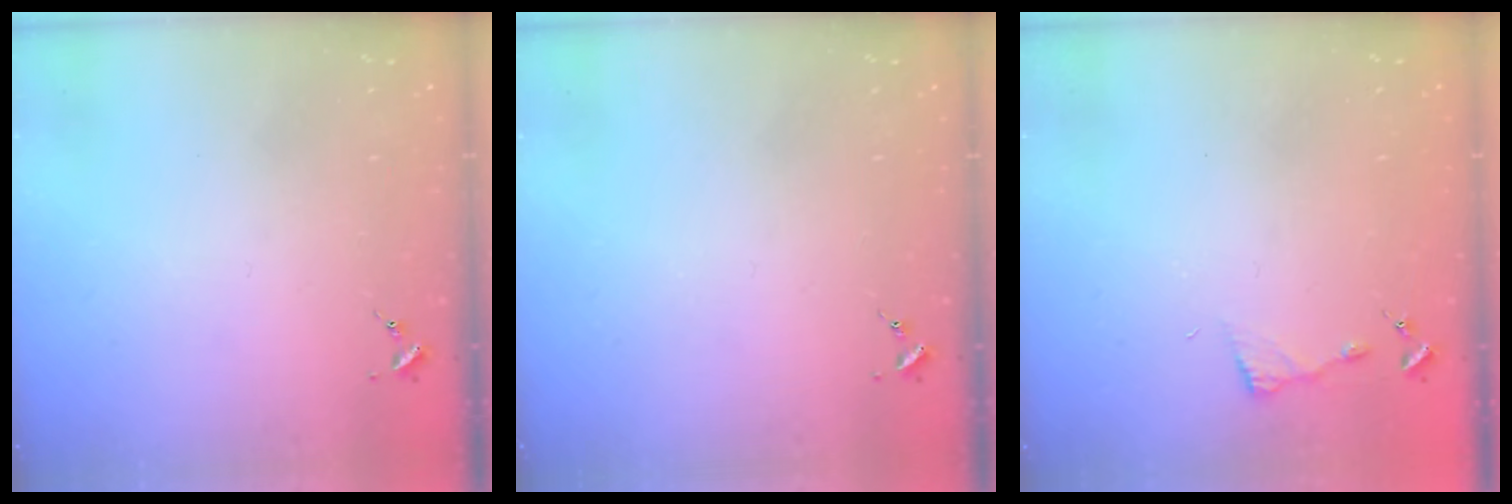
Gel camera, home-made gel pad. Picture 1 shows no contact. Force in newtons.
{"total": 0.0}
{"total": 3.4, "press": 3.4, "slide": 0.4}